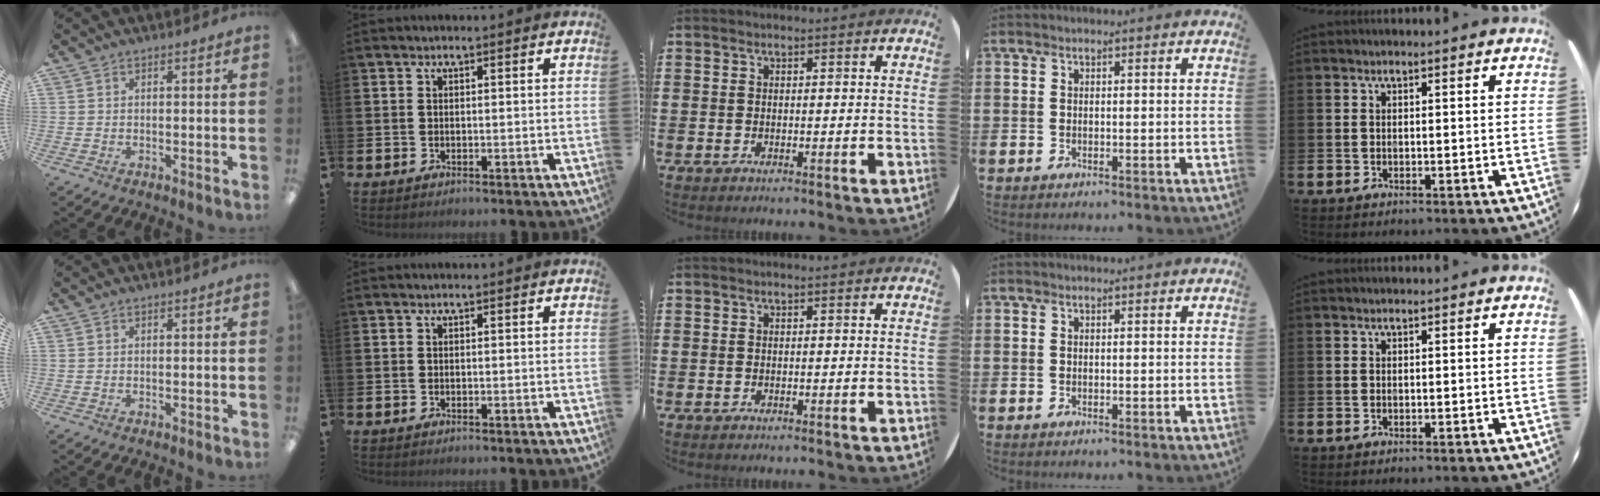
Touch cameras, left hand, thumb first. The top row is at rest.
{}